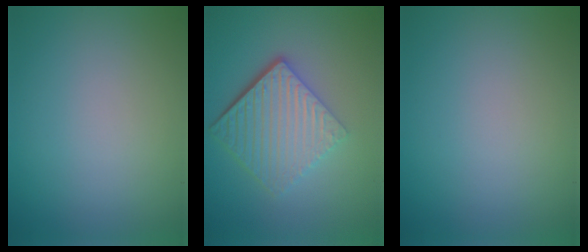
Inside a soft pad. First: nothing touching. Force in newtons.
{"total": 6.8, "press": 4.4, "slide": 5.2}
{"total": 0.0}